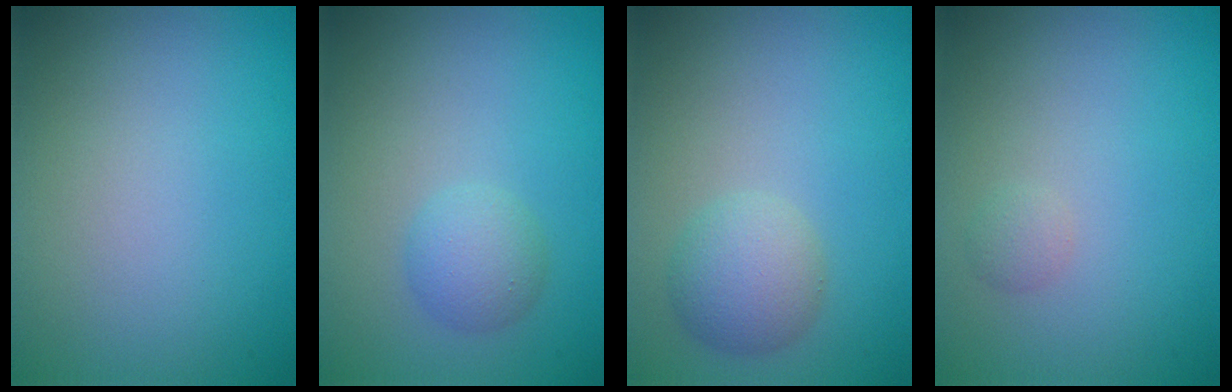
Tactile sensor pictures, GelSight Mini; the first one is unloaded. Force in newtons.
{"total": 2.2, "press": 2.2, "slide": 0.1}
{"total": 3.0, "press": 3.0, "slide": 0.1}
{"total": 0.8, "press": 0.8, "slide": 0.1}